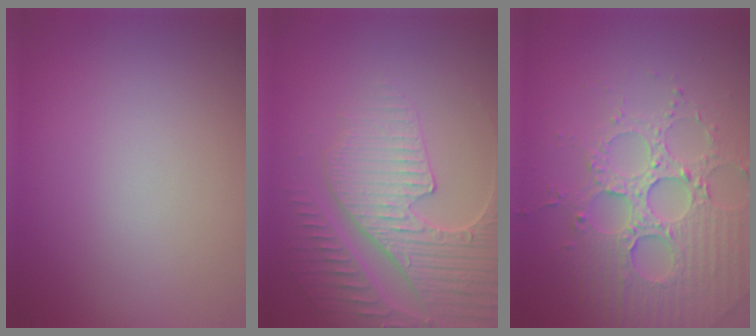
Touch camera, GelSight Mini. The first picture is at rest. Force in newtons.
{"total": 5.3, "press": 4.8, "slide": 2.3}
{"total": 4.9, "press": 4.7, "slide": 1.4}